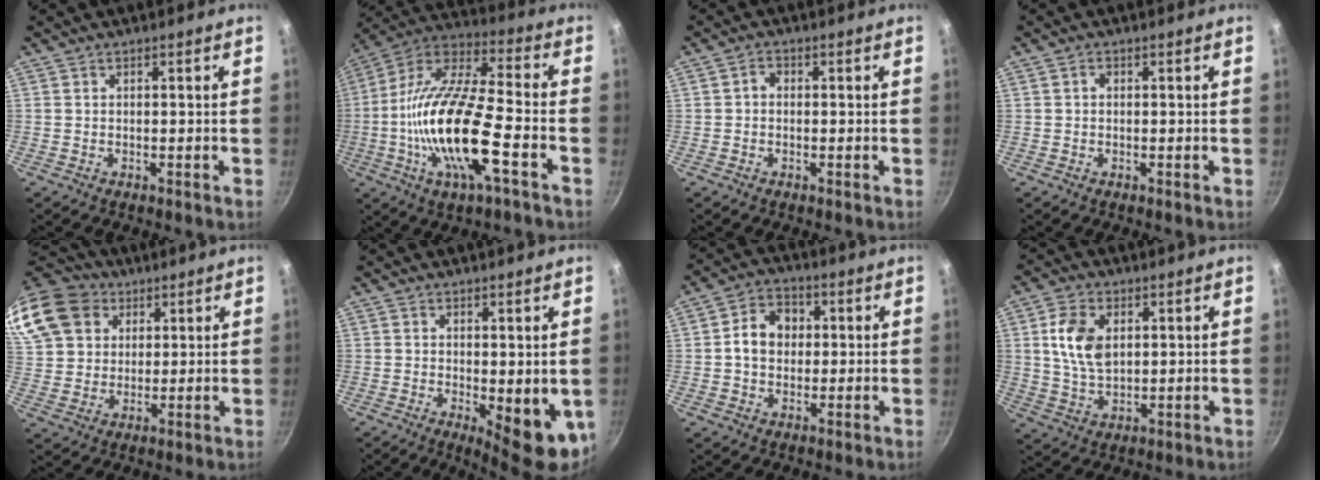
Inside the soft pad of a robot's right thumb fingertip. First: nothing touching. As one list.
[{"total": 21.2, "force": [-5.9, 6.4, 19.4], "torque": [-0.371, 0.031, -0.126]}, {"total": 1.5, "force": [-0.3, 1.1, 0.9], "torque": [-0.015, 0.009, -0.006]}, {"total": 0.7, "force": [0.0, 0.6, 0.4], "torque": [-0.006, 0.006, 0.000]}, {"total": 20.3, "force": [10.3, 15.1, 8.7], "torque": [-0.201, 0.017, 0.197]}, {"total": 9.3, "force": [-0.9, 3.6, 8.5], "torque": [-0.088, -0.008, 0.000]}, {"total": 7.7, "force": [0.8, 6.3, 4.5], "torque": [-0.049, 0.013, 0.000]}, {"total": 9.2, "force": [2.2, 5.9, 6.7], "torque": [-0.116, -0.008, 0.043]}]